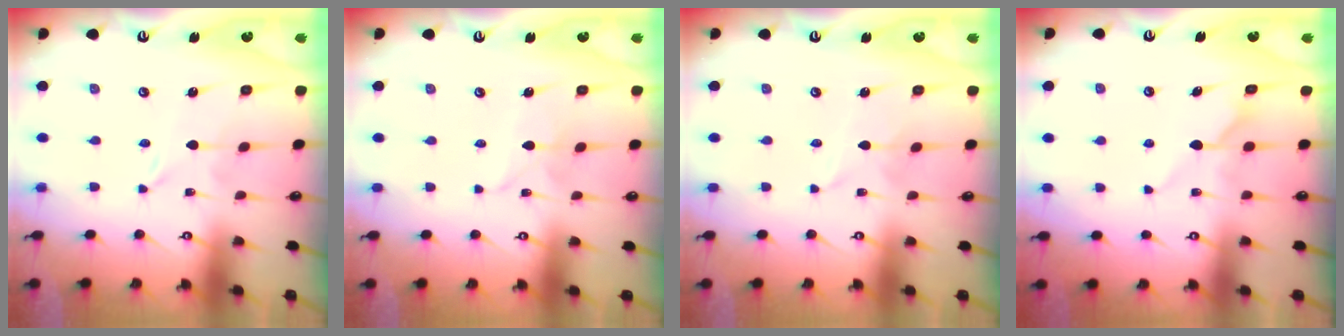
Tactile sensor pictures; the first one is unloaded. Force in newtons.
{"total": 2.5, "press": 2.5, "slide": 0.2}
{"total": 1.7, "press": 1.7, "slide": 0.2}
{"total": 6.0, "press": 6.0, "slide": 0.4}